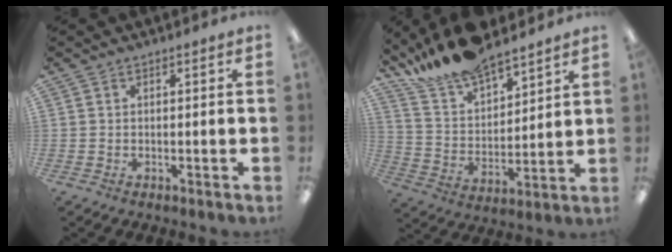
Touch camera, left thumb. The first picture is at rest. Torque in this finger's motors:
{"motor_torque": [0.30, -0.13, 1.43, -1.34, 0.06]}